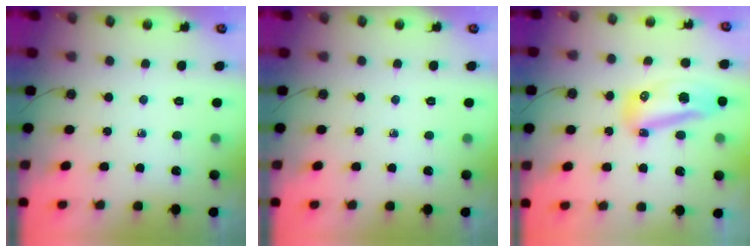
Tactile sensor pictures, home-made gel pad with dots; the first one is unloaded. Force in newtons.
{"total": 0.0}
{"total": 23.8, "press": 15.4, "slide": 18.1}